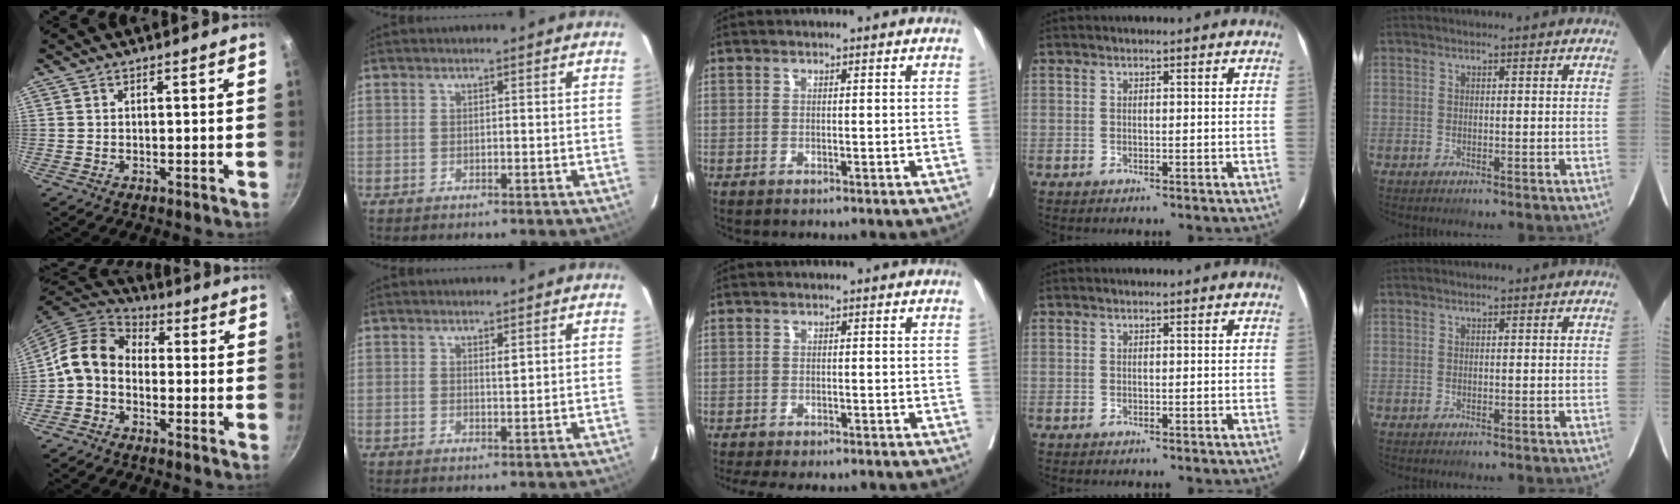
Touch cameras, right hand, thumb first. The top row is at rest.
{"thumb": {"total": 9.7, "force": [-1.7, 7.4, 6.0], "torque": [-0.106, 0.038, -0.051]}, "index": {"total": 1.0, "force": [0.6, 0.2, 0.9], "torque": [-0.019, -0.004, 0.009]}, "middle": {"total": 6.8, "force": [-5.9, 2.2, 2.6], "torque": [-0.027, -0.006, -0.084]}}